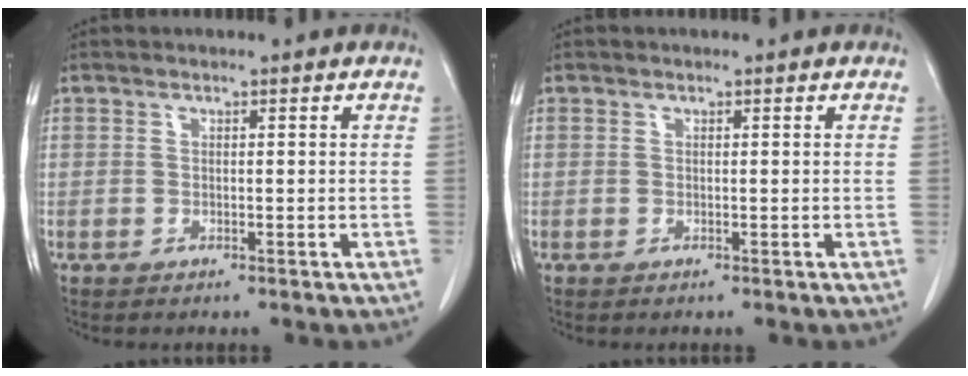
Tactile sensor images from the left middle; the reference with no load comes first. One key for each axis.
{"total": 0.0}